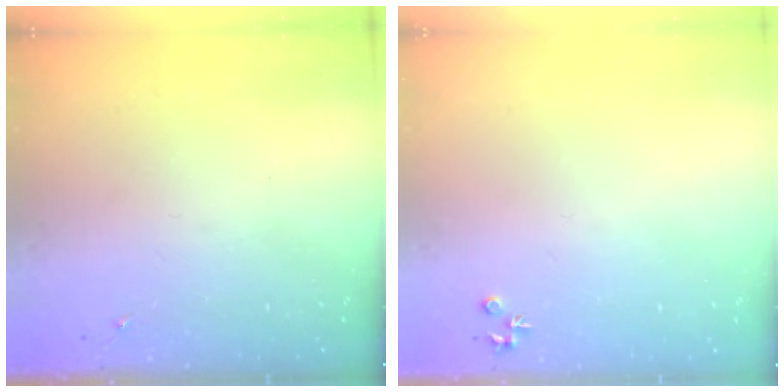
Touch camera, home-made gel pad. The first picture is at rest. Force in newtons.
{"total": 4.0, "press": 4.0, "slide": 0.6}